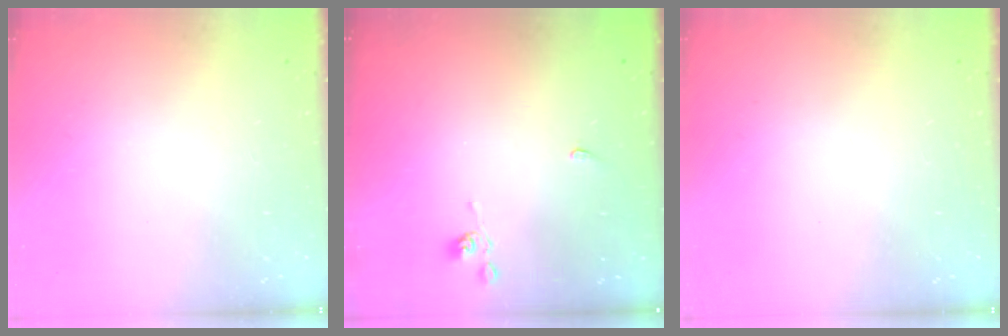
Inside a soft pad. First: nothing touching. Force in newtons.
{"total": 2.2, "press": 2.2, "slide": 0.5}
{"total": 0.0}